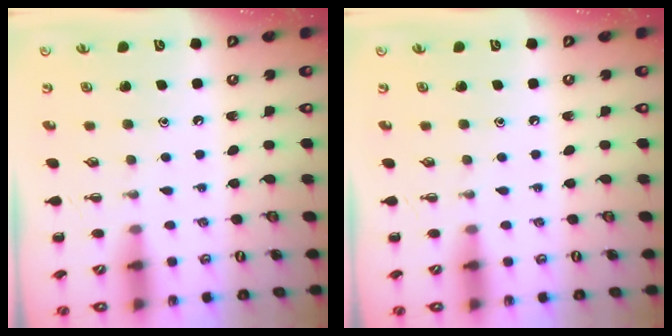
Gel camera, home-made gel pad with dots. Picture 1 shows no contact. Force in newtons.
{"total": 0.0}